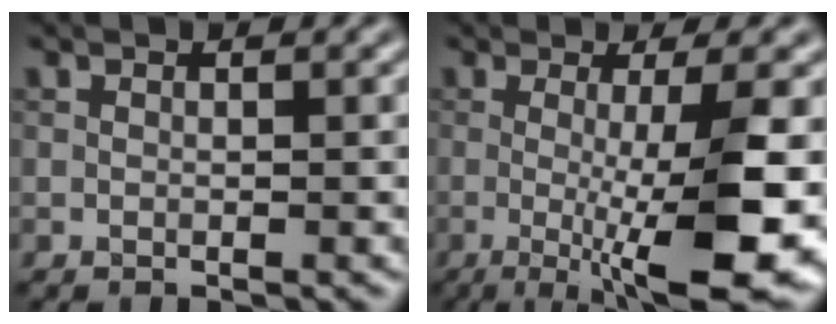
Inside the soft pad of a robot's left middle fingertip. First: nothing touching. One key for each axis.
{"total": 10.8, "fx": -1.7, "fy": 2.4, "fz": 10.4, "tx": -0.146, "ty": -0.021, "tz": -0.022}